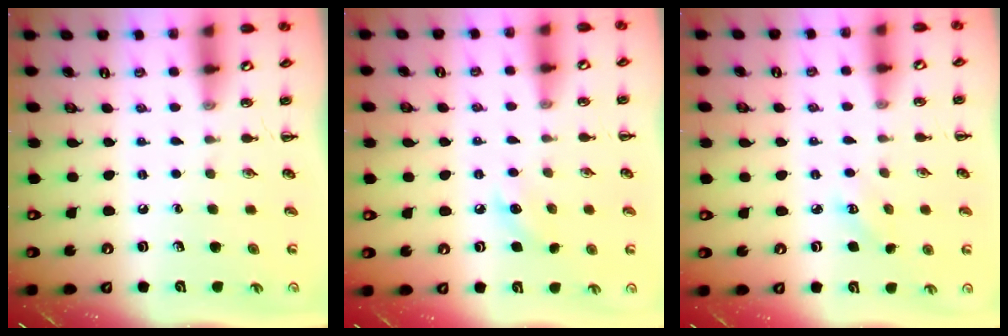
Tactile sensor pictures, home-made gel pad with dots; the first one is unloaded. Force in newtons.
{"total": 6.1, "press": 5.9, "slide": 1.2}
{"total": 2.1, "press": 2.0, "slide": 0.6}